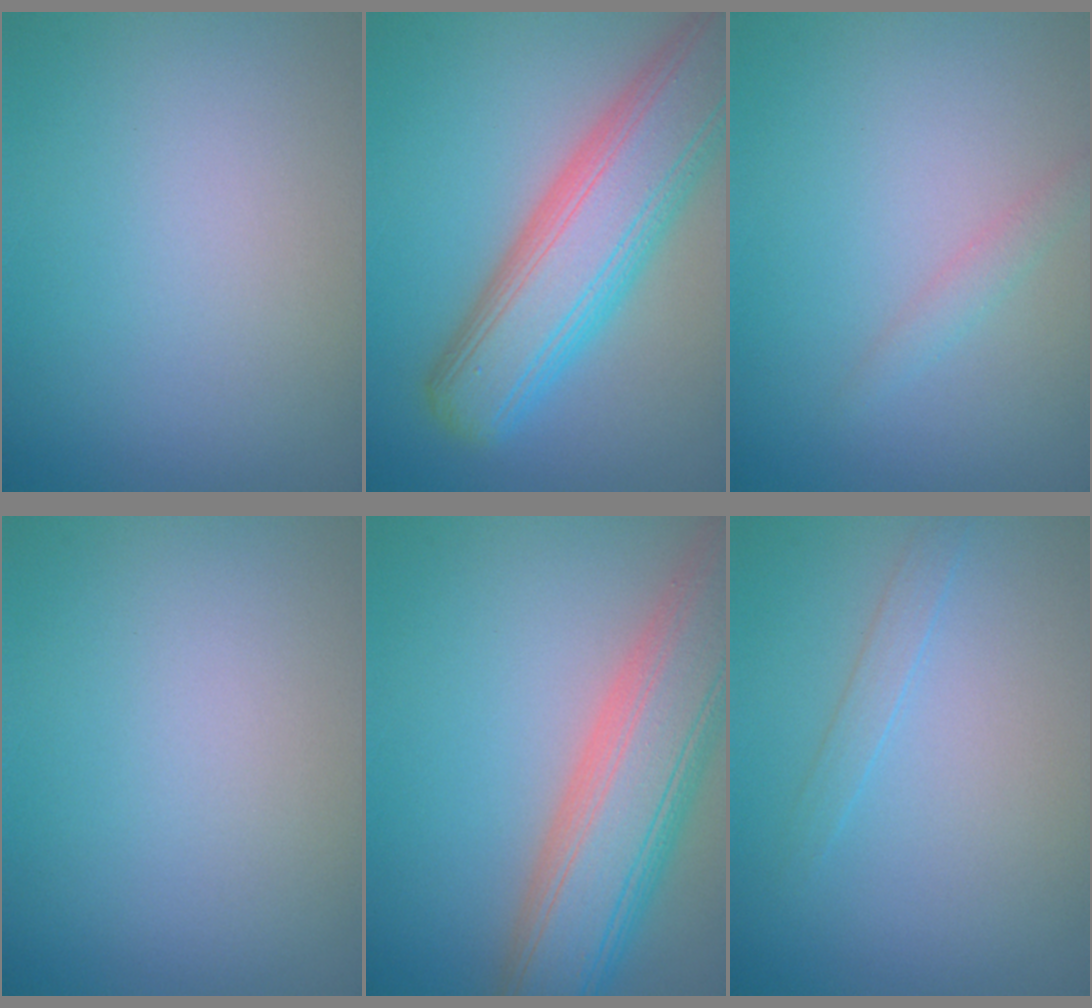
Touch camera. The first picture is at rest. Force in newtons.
{"total": 9.9, "press": 9.9, "slide": 0.5}
{"total": 1.1, "press": 1.1, "slide": 0.1}
{"total": 0.0}
{"total": 9.8, "press": 9.8, "slide": 0.6}
{"total": 1.1, "press": 1.1, "slide": 0.1}